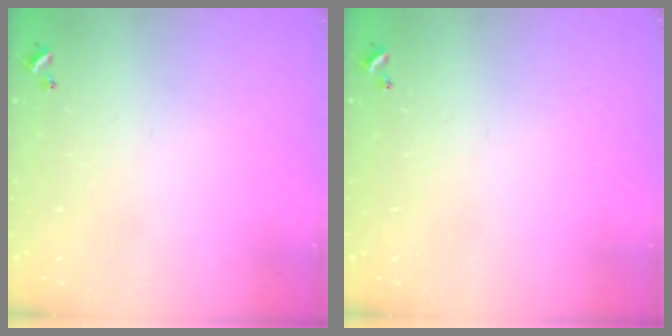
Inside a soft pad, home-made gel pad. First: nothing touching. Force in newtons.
{"total": 0.0}